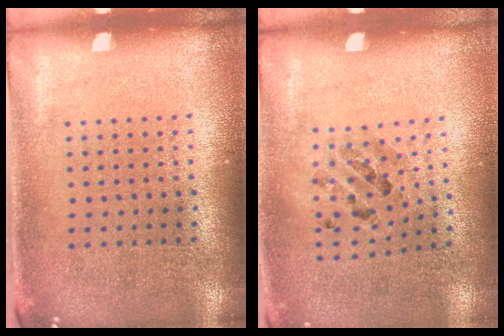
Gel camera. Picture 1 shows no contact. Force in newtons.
{"total": 0.8, "press": 0.7, "slide": 0.3}